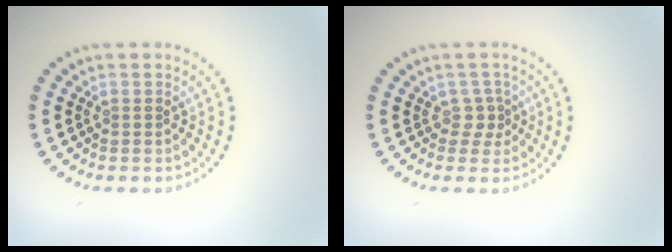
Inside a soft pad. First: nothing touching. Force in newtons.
{"total": 1.3, "press": 0.9, "slide": 0.9}